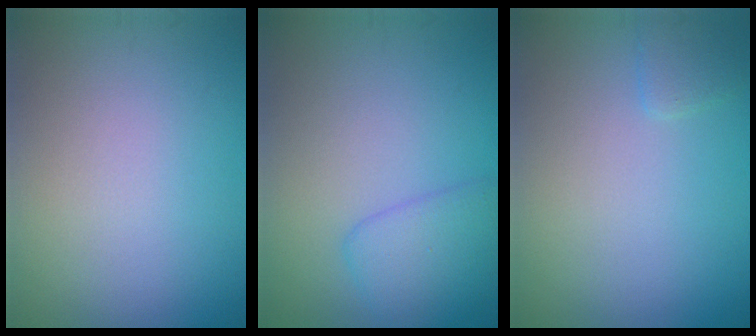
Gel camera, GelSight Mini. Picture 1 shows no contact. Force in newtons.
{"total": 2.9, "press": 2.9, "slide": 0.1}
{"total": 1.0, "press": 1.0, "slide": 0.1}